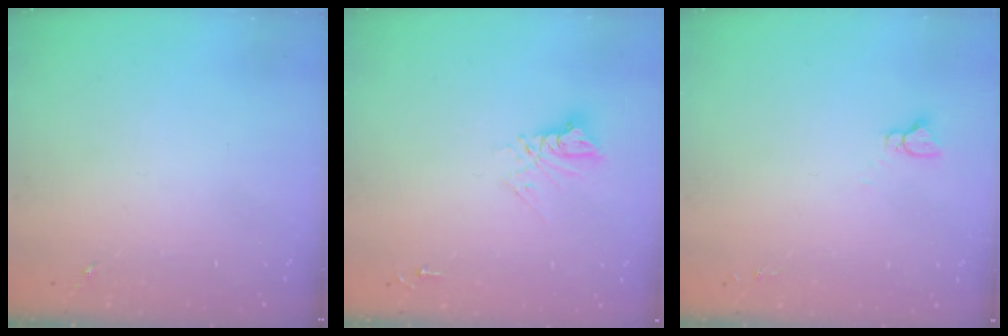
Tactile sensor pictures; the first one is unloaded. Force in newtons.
{"total": 9.3, "press": 9.3, "slide": 0.8}
{"total": 2.9, "press": 2.9, "slide": 0.2}